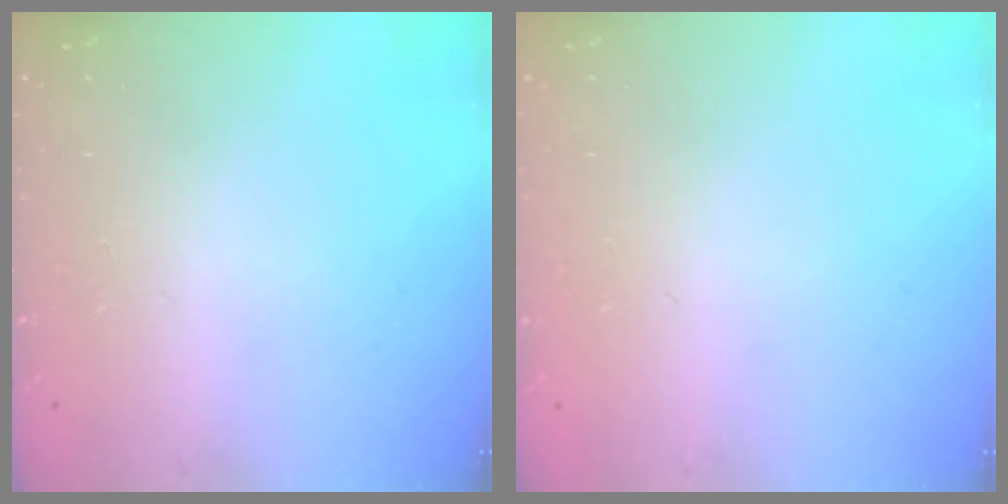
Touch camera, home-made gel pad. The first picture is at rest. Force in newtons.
{"total": 0.0}